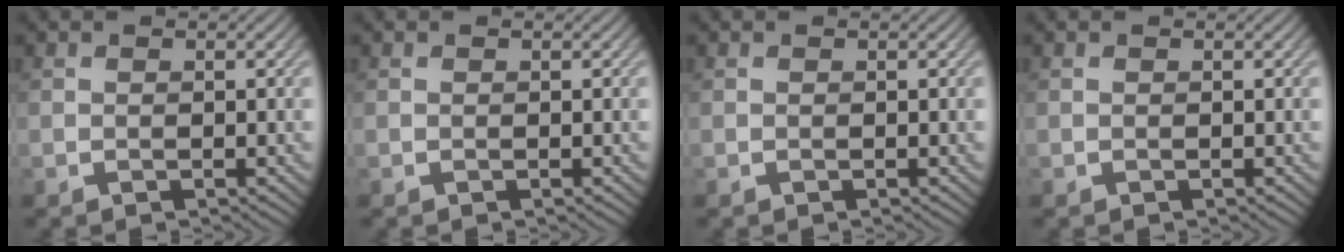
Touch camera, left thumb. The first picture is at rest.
{"total": 0.0}
{"total": 0.0}
{"total": 0.0}